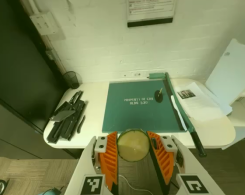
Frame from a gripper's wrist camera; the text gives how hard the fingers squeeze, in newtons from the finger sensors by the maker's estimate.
{"total": 9.6, "left": 9.6, "right": 9.7}